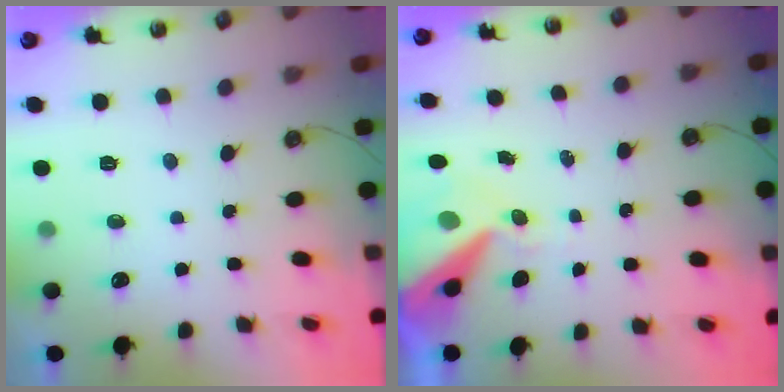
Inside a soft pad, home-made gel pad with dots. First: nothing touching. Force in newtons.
{"total": 11.9, "press": 11.8, "slide": 1.5}